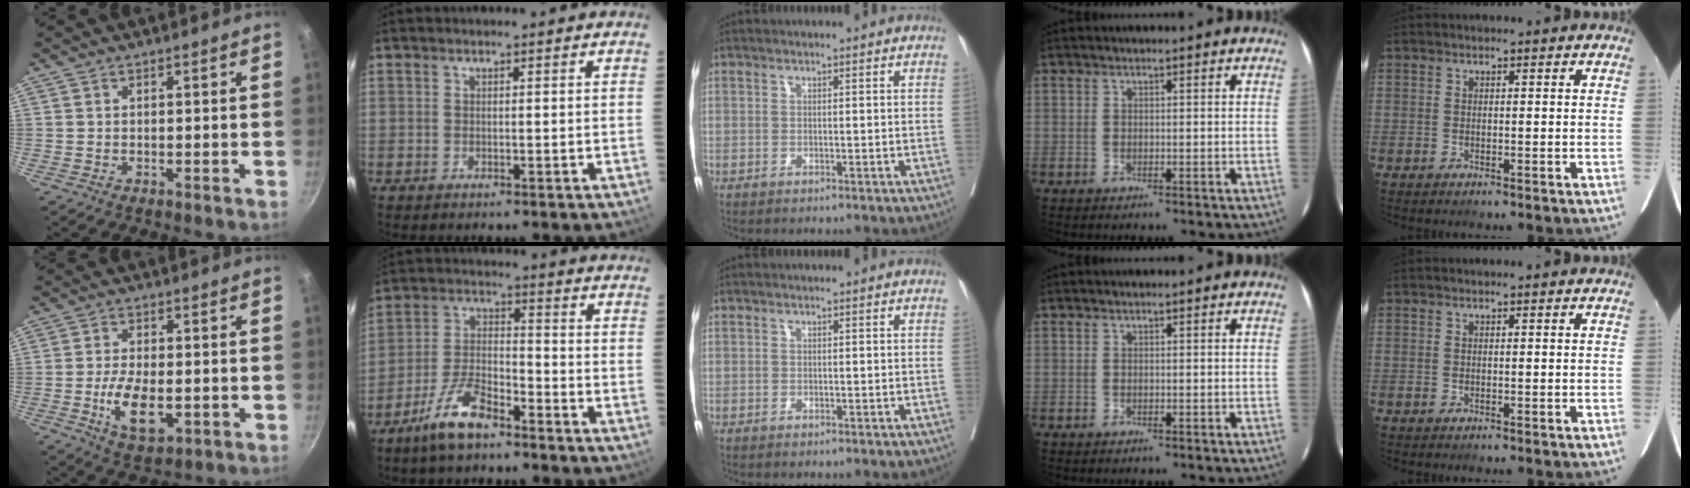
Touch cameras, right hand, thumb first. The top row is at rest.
{"thumb": {"total": 8.7, "force": [-2.0, 4.2, 7.3], "torque": [-0.127, -0.004, -0.028]}, "index": {"total": 8.5, "force": [-6.2, 2.2, 5.4], "torque": [-0.119, -0.006, -0.124]}}